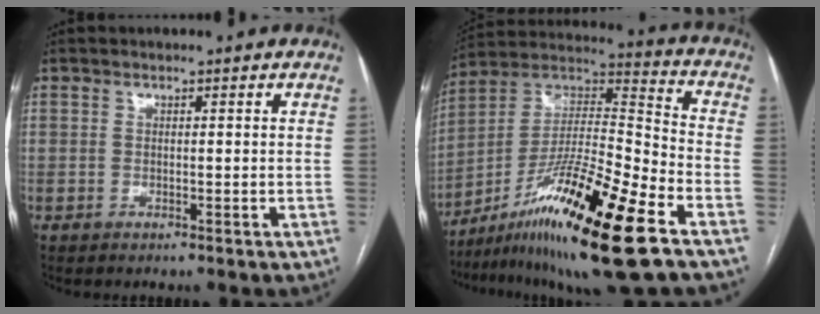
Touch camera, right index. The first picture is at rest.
{"total": 22.5, "force": [-12.5, 1.0, 18.7], "torque": [-0.334, -0.018, -0.217]}